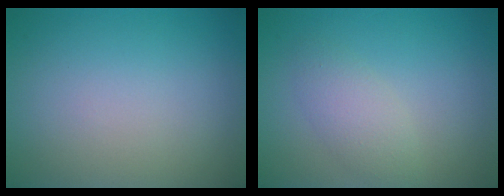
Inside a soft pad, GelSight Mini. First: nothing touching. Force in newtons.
{"total": 2.4, "press": 2.4, "slide": 0.2}